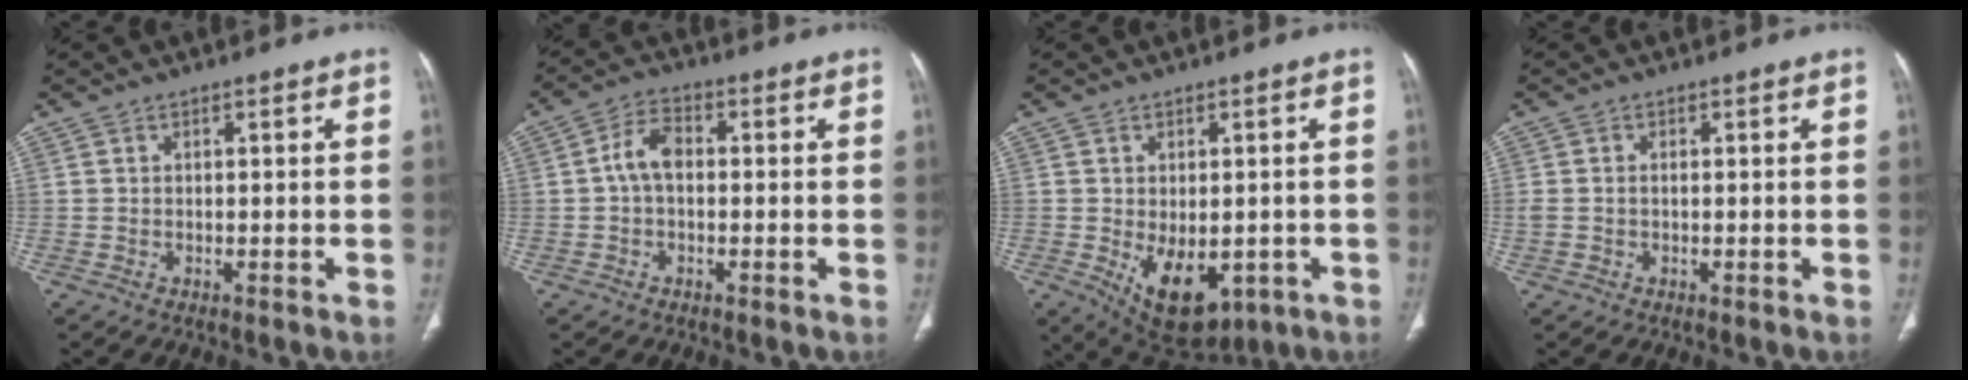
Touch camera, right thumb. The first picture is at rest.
{"total": 5.3, "force": [-0.2, 3.4, 4.1], "torque": [-0.071, 0.016, -0.012]}
{"total": 11.9, "force": [-3.4, 7.2, 8.8], "torque": [-0.112, -0.007, -0.026]}
{"total": 2.0, "force": [-0.1, 1.4, 1.5], "torque": [-0.048, 0.009, 0.001]}